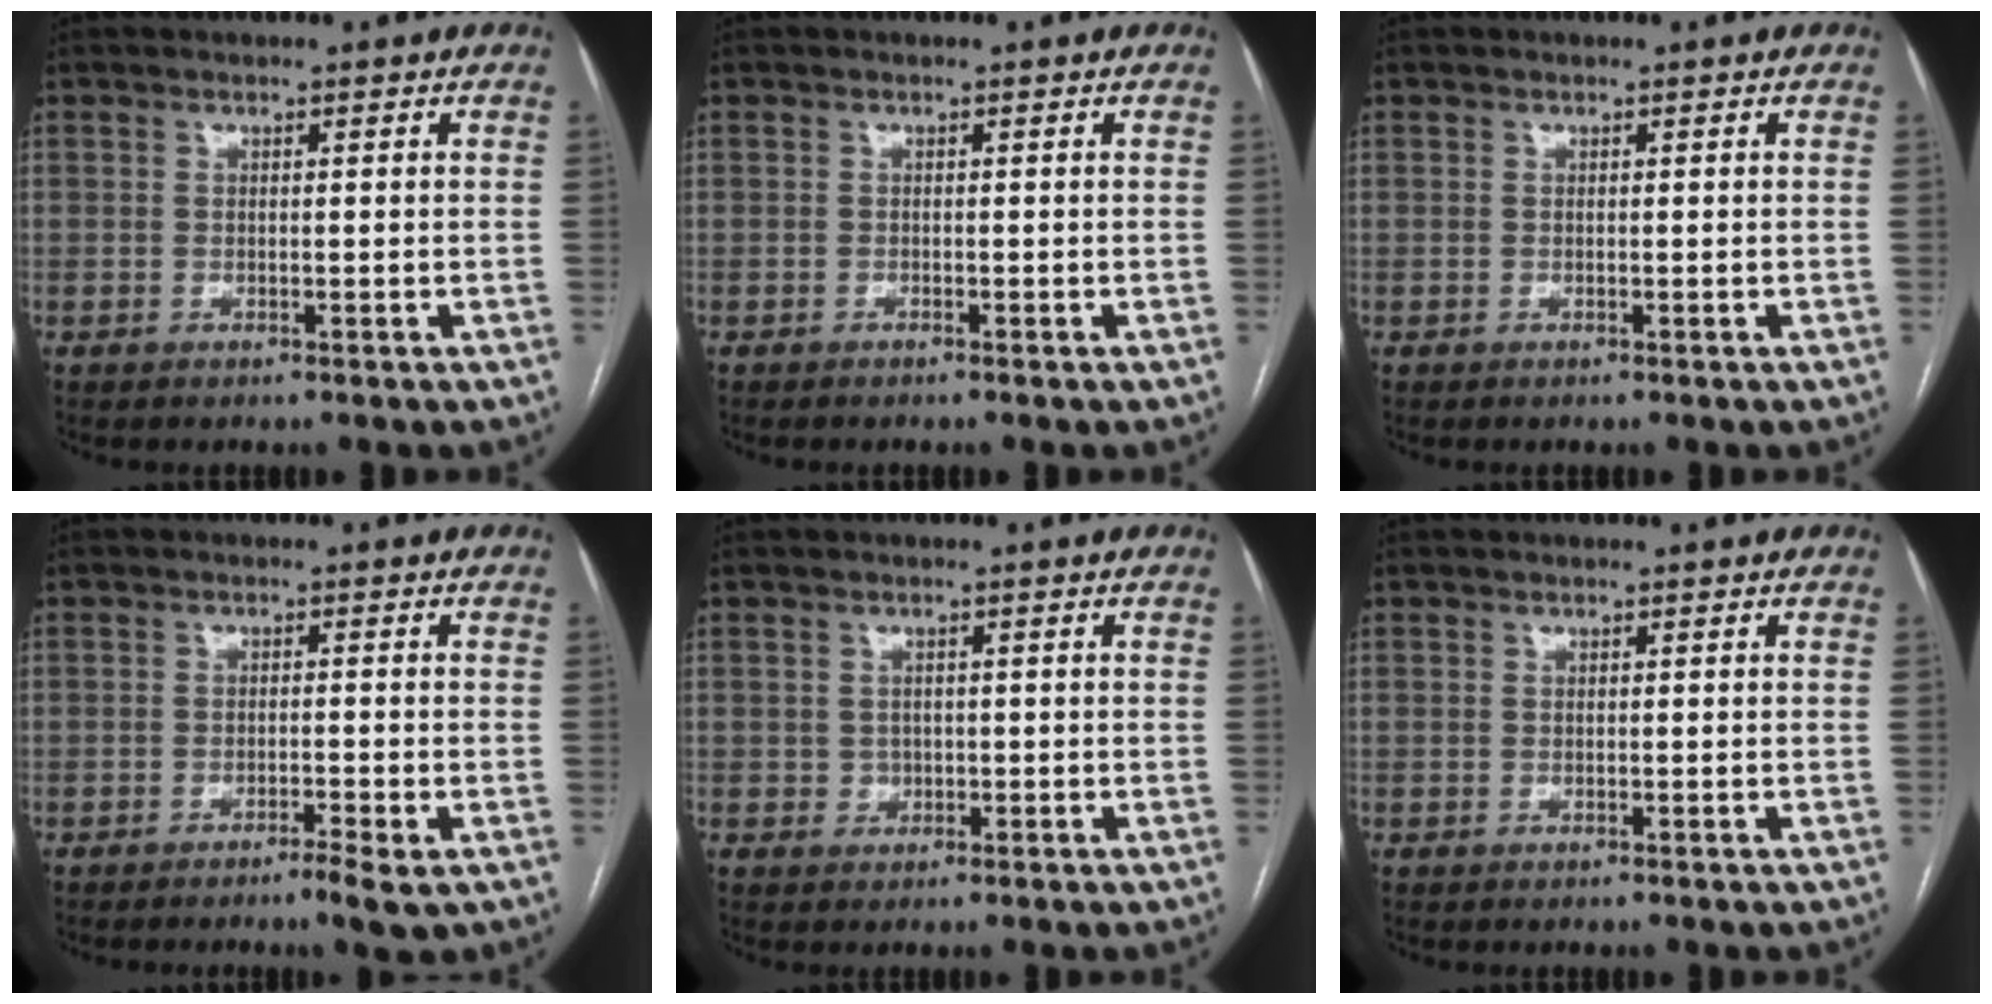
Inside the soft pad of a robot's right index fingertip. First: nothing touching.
{"total": 0.0}
{"total": 0.0}
{"total": 3.3, "force": [-2.0, 0.3, 2.6], "torque": [-0.040, -0.003, -0.030]}
{"total": 1.4, "force": [-0.2, 1.3, 0.4], "torque": [-0.005, 0.004, 0.001]}
{"total": 0.0}